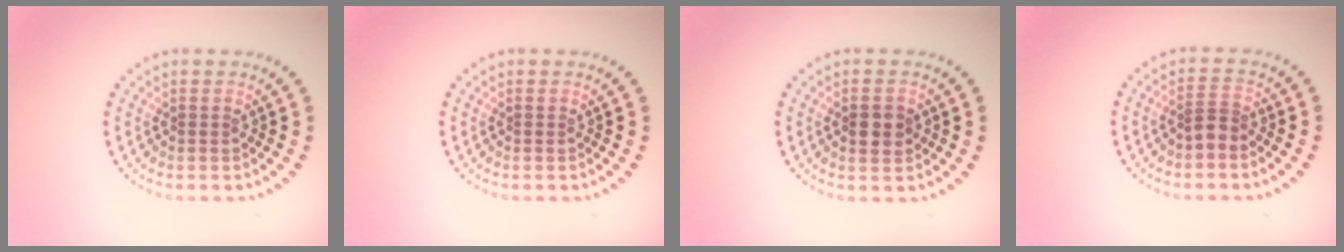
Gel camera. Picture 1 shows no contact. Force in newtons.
{"total": 0.0}
{"total": 2.6, "press": 2.6, "slide": 0.1}
{"total": 1.5, "press": 1.1, "slide": 1.1}